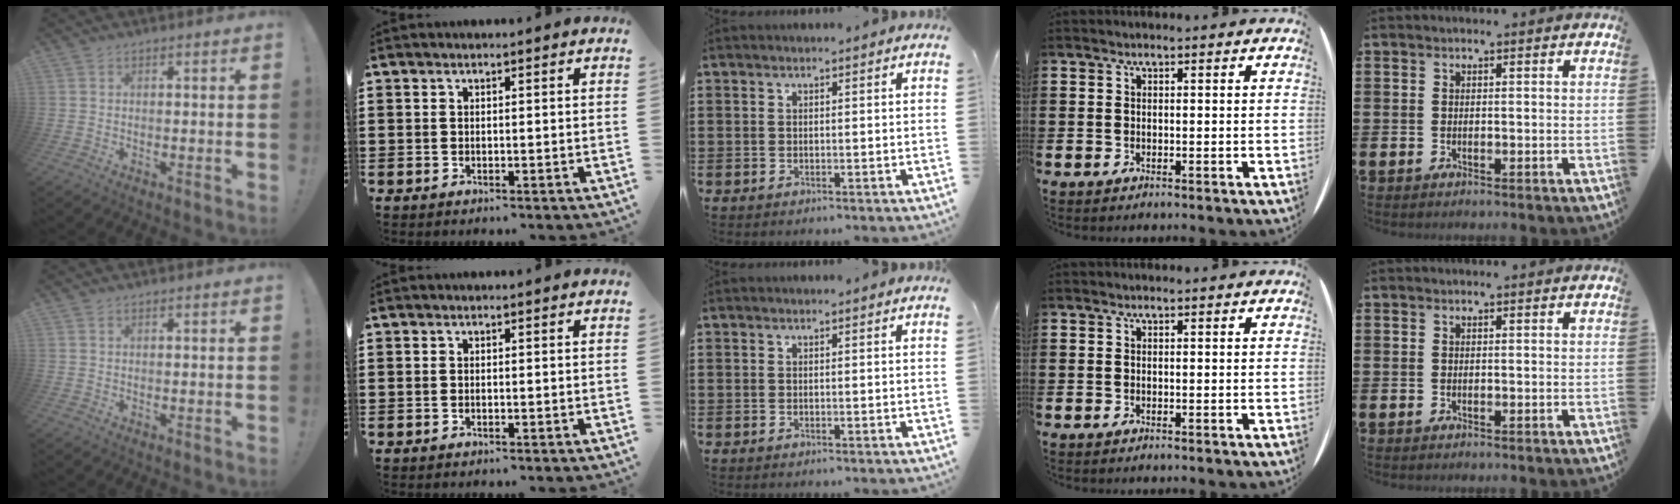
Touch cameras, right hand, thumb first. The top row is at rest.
{}